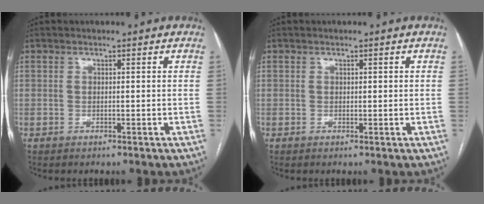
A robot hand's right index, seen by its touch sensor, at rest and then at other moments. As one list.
[{"total": 0.7, "force": [0.2, 0.4, 0.5], "torque": [-0.007, 0.004, 0.005]}]